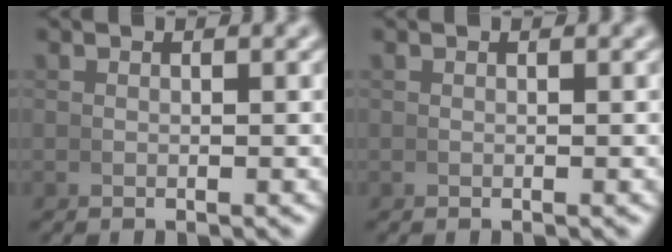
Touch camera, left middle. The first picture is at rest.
{"total": 0.0}